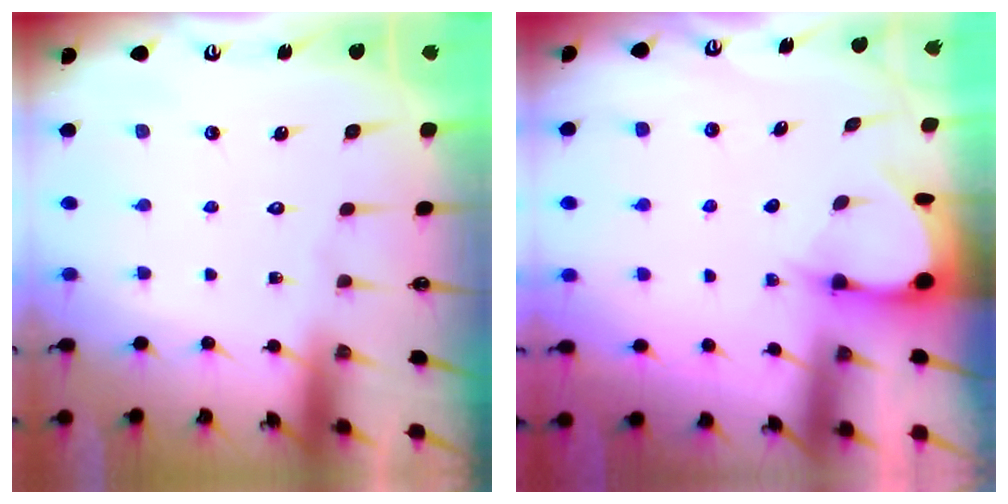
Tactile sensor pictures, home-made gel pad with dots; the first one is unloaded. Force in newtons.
{"total": 3.3, "press": 3.3, "slide": 0.4}